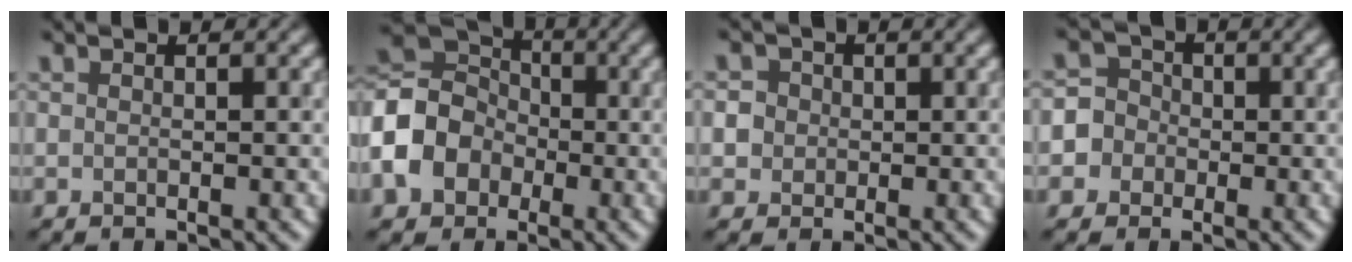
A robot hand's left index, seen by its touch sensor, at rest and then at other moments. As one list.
[{"total": 8.1, "force": [-2.5, 6.6, 4.1], "torque": [-0.098, 0.000, -0.062]}, {"total": 3.8, "force": [0.5, 3.6, 1.2], "torque": [0.002, 0.030, -0.010]}, {"total": 5.5, "force": [-2.0, 5.1, 0.4], "torque": [0.004, 0.013, -0.061]}]